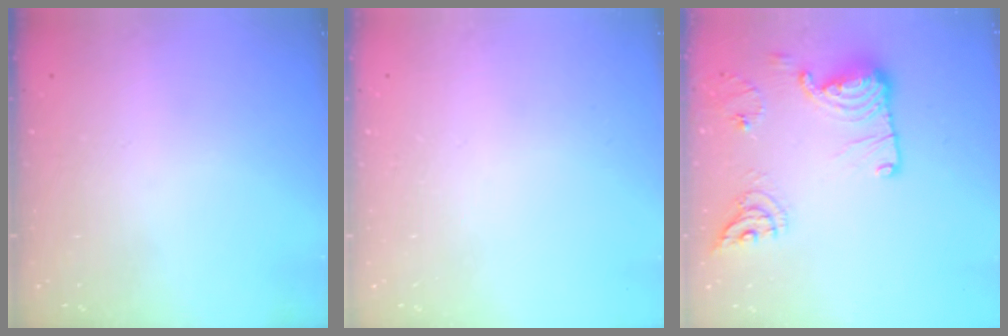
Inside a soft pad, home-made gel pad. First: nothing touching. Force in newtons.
{"total": 0.0}
{"total": 19.0, "press": 18.6, "slide": 4.0}